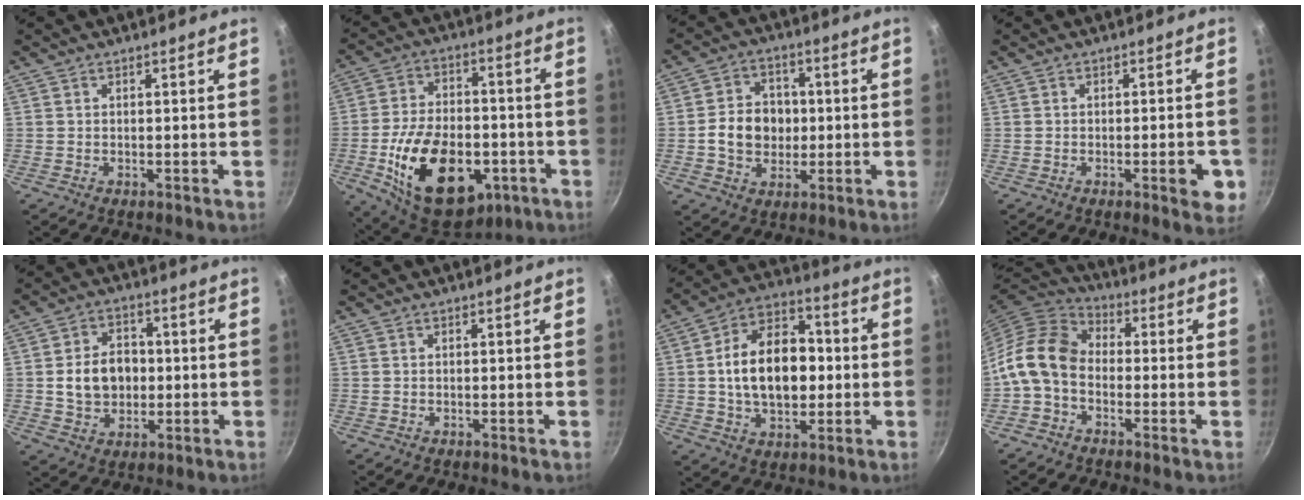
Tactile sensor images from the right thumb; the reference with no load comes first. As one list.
[{"total": 23.0, "force": [-6.9, 14.1, 16.8], "torque": [-0.260, 0.026, -0.095]}, {"total": 9.9, "force": [-0.4, 8.2, 5.6], "torque": [-0.064, 0.011, -0.012]}, {"total": 5.6, "force": [-1.9, 1.6, 5.0], "torque": [-0.052, 0.005, -0.024]}, {"total": 9.8, "force": [0.0, 7.6, 6.1], "torque": [-0.077, 0.012, 0.000]}, {"total": 0.0}, {"total": 17.2, "force": [0.2, 11.3, 12.9], "torque": [-0.176, 0.028, -0.005]}, {"total": 10.6, "force": [-2.2, 7.8, 6.9], "torque": [-0.118, 0.039, -0.066]}]